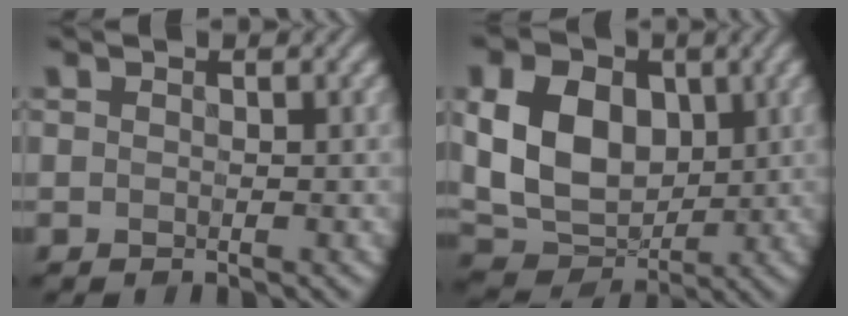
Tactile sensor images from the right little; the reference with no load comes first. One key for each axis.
{"total": 9.3, "fx": 0.9, "fy": 6.8, "fz": 6.4, "tx": -0.133, "ty": -0.001, "tz": 0.007}